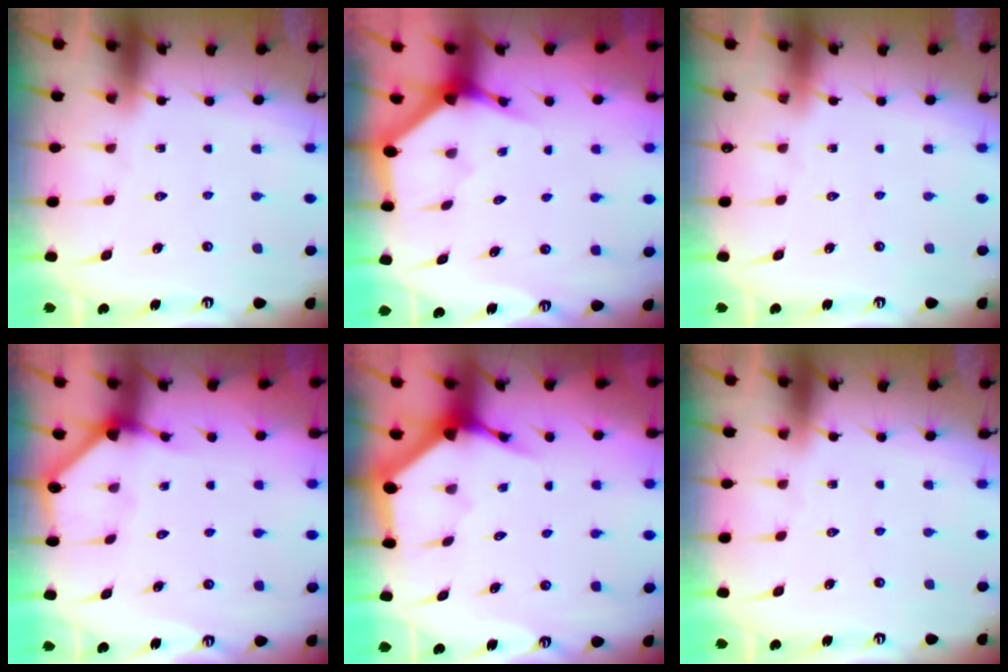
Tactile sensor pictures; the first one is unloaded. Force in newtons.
{"total": 3.5, "press": 3.5, "slide": 0.3}
{"total": 0.0}
{"total": 2.7, "press": 2.7, "slide": 0.1}
{"total": 3.7, "press": 3.7, "slide": 0.4}
{"total": 0.0}